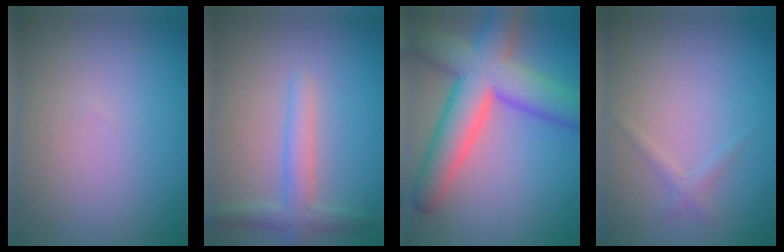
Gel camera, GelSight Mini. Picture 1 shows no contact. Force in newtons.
{"total": 2.5, "press": 2.5, "slide": 0.1}
{"total": 9.7, "press": 9.6, "slide": 0.4}
{"total": 0.9, "press": 0.9, "slide": 0.1}